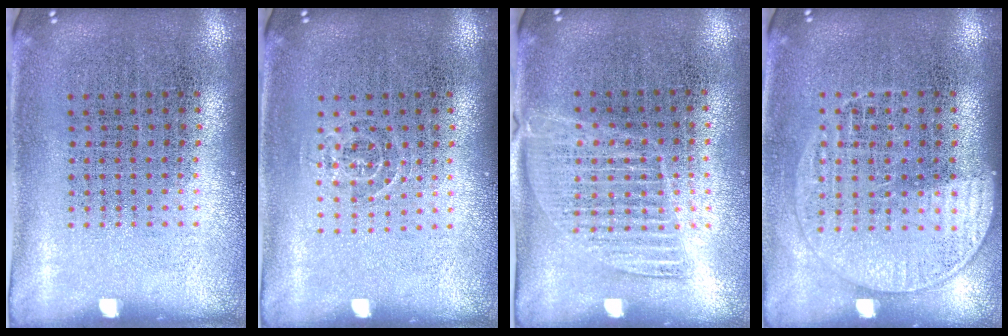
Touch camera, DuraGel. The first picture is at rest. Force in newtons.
{"total": 0.8, "press": 0.5, "slide": 0.6}
{"total": 1.3, "press": 1.2, "slide": 0.6}
{"total": 1.3, "press": 1.2, "slide": 0.5}